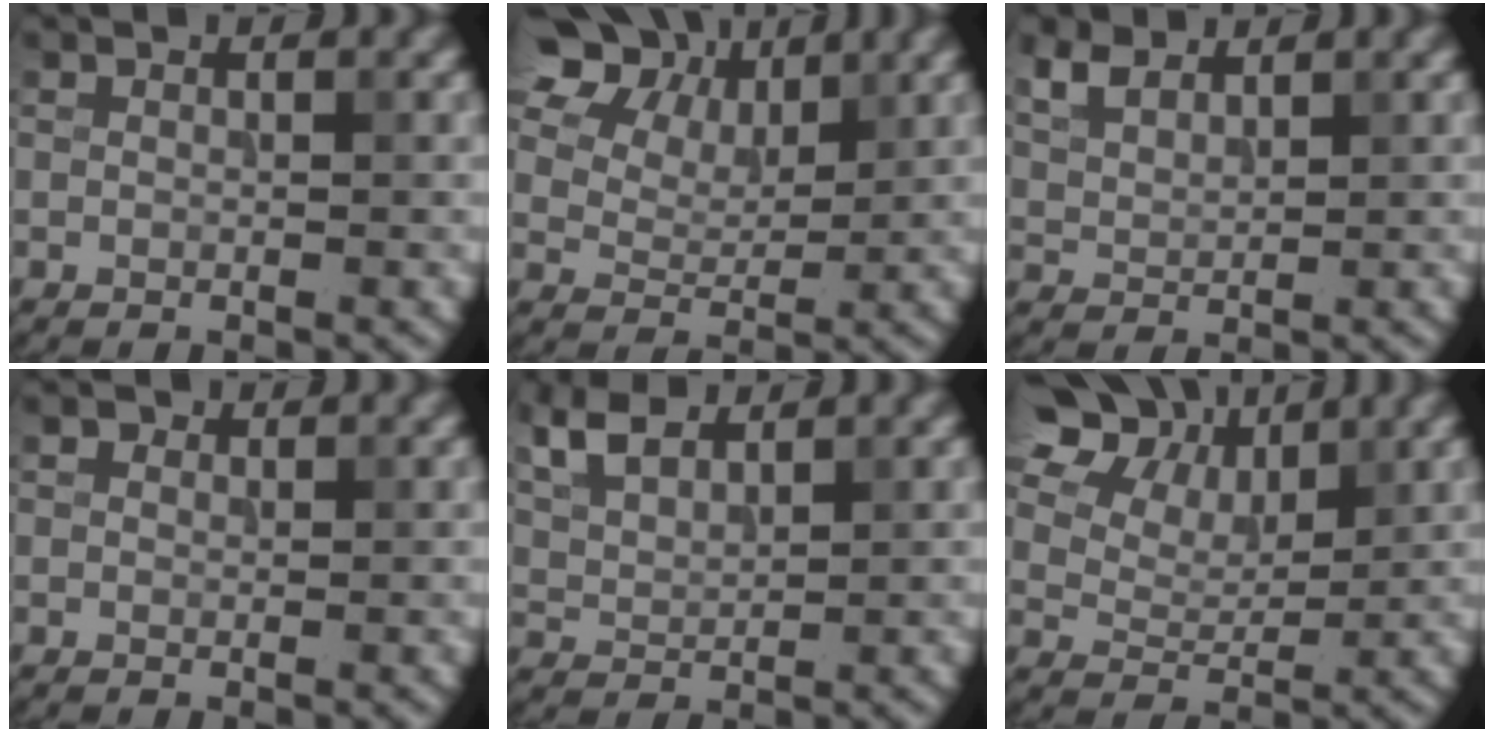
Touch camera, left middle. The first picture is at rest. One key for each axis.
{"total": 10.9, "fx": 6.7, "fy": 6.6, "fz": 5.5, "tx": -0.126, "ty": 0.022, "tz": 0.120}
{"total": 3.5, "fx": 2.7, "fy": 1.7, "fz": 1.5, "tx": -0.045, "ty": 0.007, "tz": 0.061}
{"total": 0.7, "fx": 0.4, "fy": 0.6, "fz": 0.3, "tx": -0.004, "ty": -0.004, "tz": -0.001}
{"total": 4.8, "fx": 3.3, "fy": 2.3, "fz": 2.7, "tx": -0.069, "ty": 0.014, "tz": 0.063}
{"total": 10.7, "fx": 6.4, "fy": 6.6, "fz": 5.4, "tx": -0.117, "ty": 0.023, "tz": 0.111}